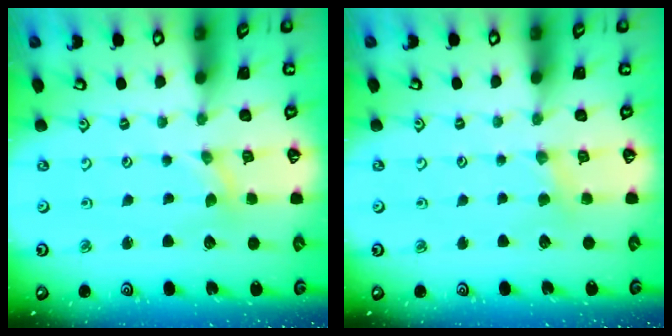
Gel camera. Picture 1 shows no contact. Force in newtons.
{"total": 2.3, "press": 2.2, "slide": 0.5}